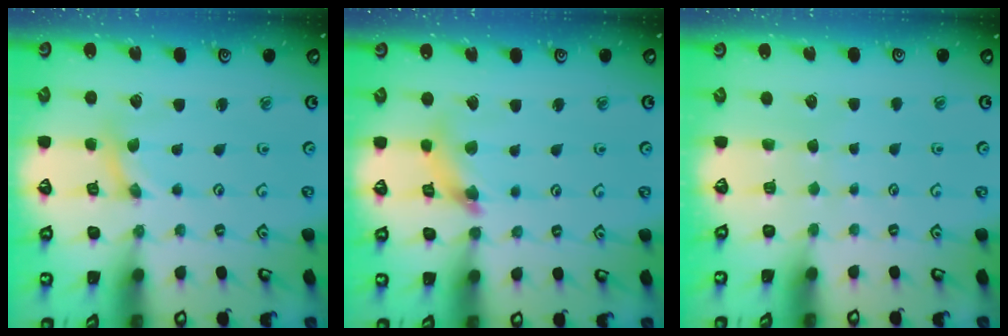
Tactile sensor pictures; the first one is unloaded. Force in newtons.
{"total": 7.7, "press": 7.7, "slide": 0.7}
{"total": 0.0}